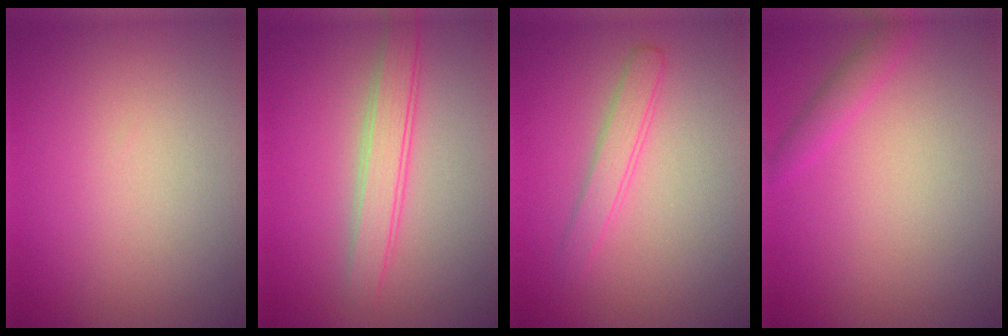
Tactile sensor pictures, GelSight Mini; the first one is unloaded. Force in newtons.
{"total": 3.0, "press": 3.0, "slide": 0.0}
{"total": 1.9, "press": 1.9, "slide": 0.1}
{"total": 1.5, "press": 1.5, "slide": 0.1}